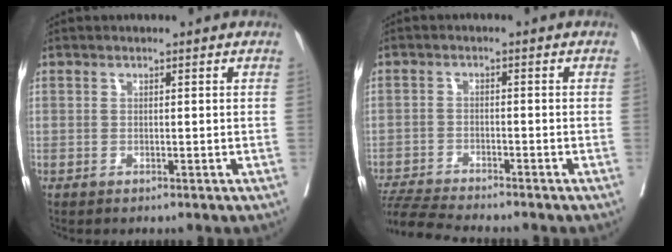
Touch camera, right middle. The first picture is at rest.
{"total": 6.8, "force": [-6.5, -0.6, 1.8], "torque": [-0.028, -0.015, -0.115]}